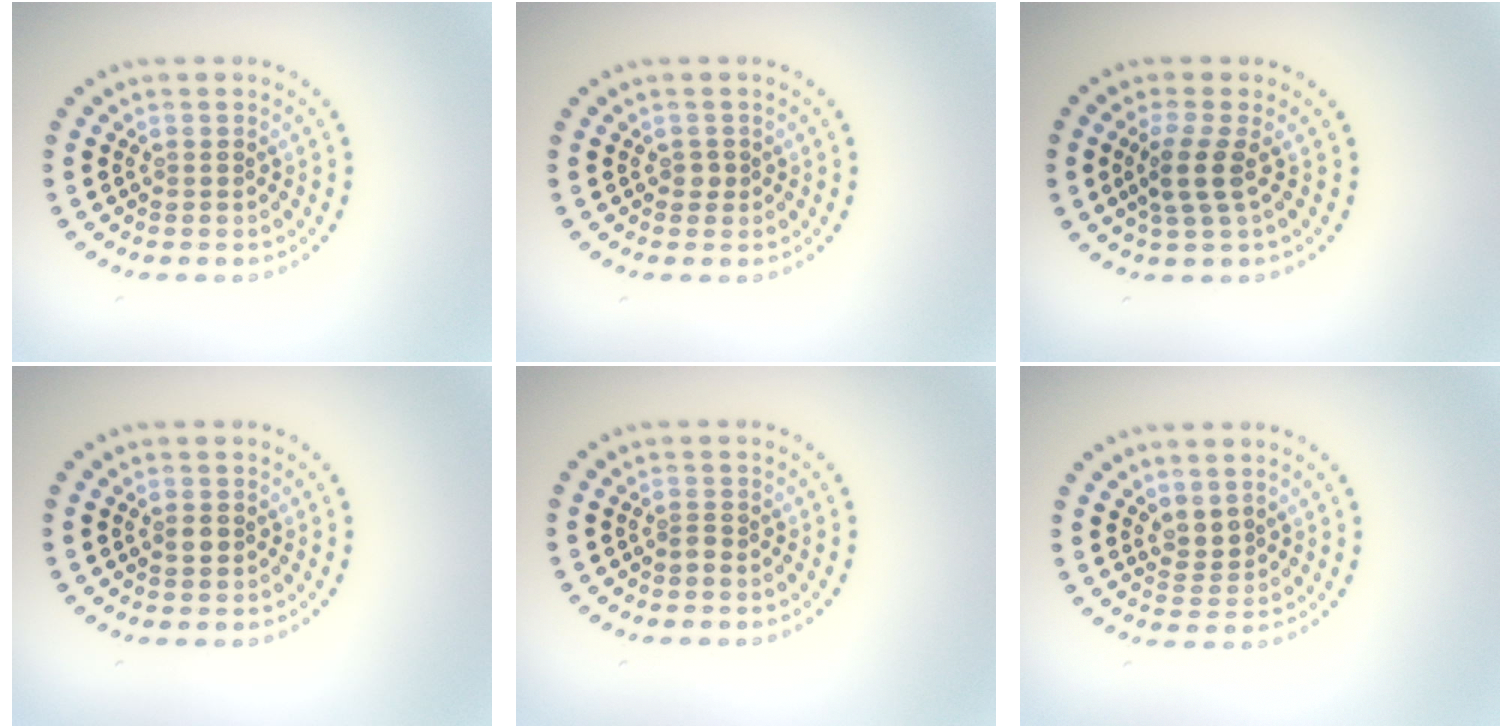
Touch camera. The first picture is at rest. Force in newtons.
{"total": 0.7, "press": 0.6, "slide": 0.4}
{"total": 2.6, "press": 2.0, "slide": 1.5}
{"total": 1.2, "press": 1.2, "slide": 0.2}
{"total": 0.7, "press": 0.5, "slide": 0.6}
{"total": 1.5, "press": 1.2, "slide": 0.9}